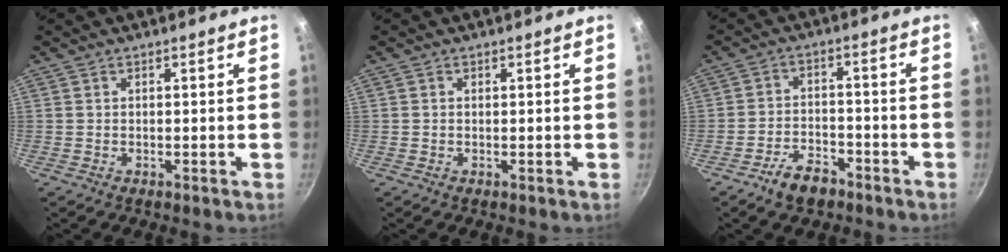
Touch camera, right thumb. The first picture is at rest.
{"total": 0.0}
{"total": 6.7, "force": [-4.6, 3.5, 3.4], "torque": [-0.052, 0.036, -0.082]}